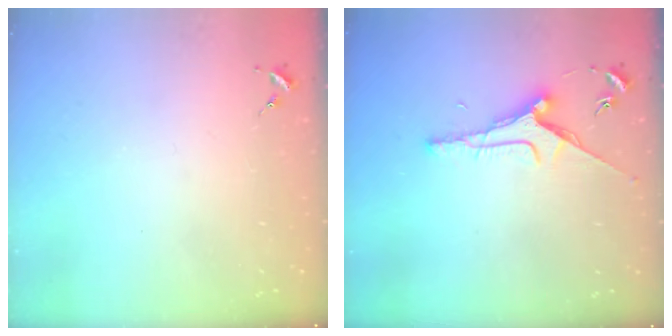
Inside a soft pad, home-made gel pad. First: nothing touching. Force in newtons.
{"total": 6.9, "press": 6.9, "slide": 0.2}